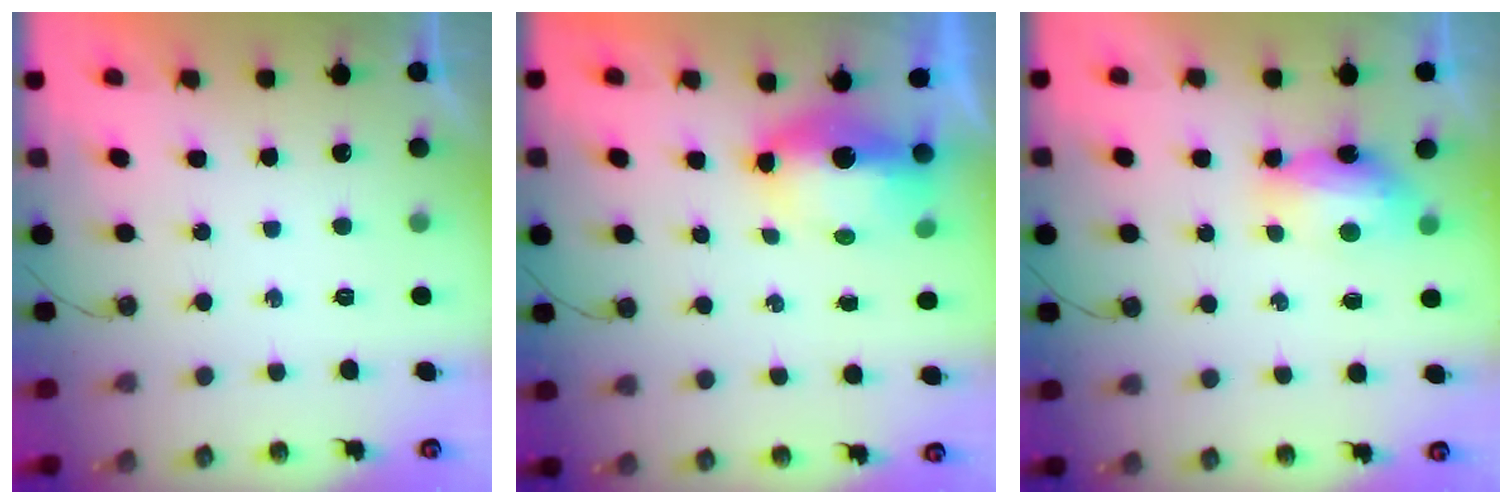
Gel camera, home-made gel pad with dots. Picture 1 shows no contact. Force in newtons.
{"total": 7.9, "press": 7.6, "slide": 2.0}
{"total": 11.0, "press": 8.8, "slide": 6.6}